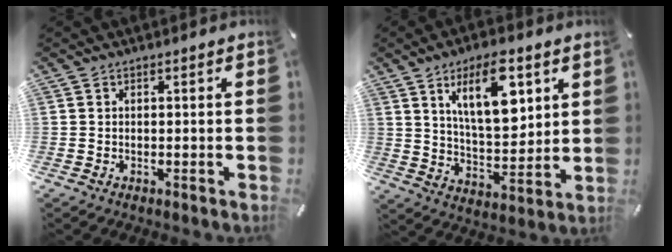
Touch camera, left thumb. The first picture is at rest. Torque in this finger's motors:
{"motor_torque": [2.60, 2.41, 1.94, -0.83, 0.57]}